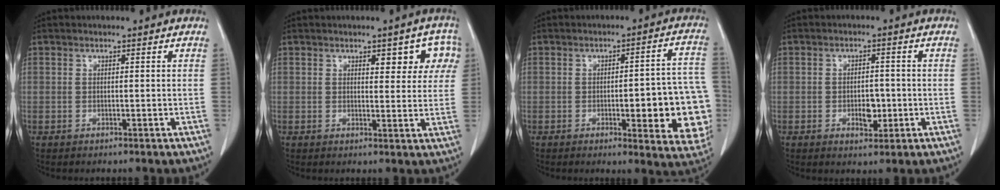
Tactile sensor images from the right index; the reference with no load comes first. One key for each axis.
{"total": 5.8, "fx": 2.6, "fy": 2.7, "fz": 4.4, "tx": -0.031, "ty": 0.013, "tz": 0.027}
{"total": 15.6, "fx": -3.1, "fy": 3.5, "fz": 14.9, "tx": -0.114, "ty": 0.022, "tz": -0.026}
{"total": 3.6, "fx": -0.9, "fy": 2.0, "fz": 2.9, "tx": -0.041, "ty": 0.003, "tz": -0.008}